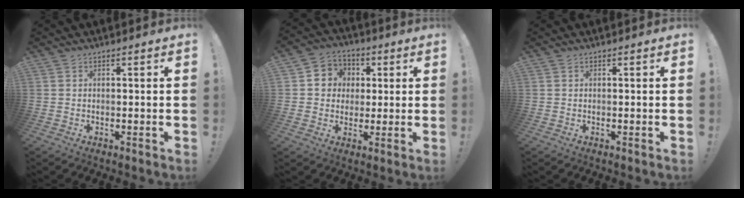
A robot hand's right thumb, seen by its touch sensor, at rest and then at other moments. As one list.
[{"total": 7.9, "force": [0.3, 7.6, 1.9], "torque": [-0.024, 0.006, 0.013]}, {"total": 0.0}]